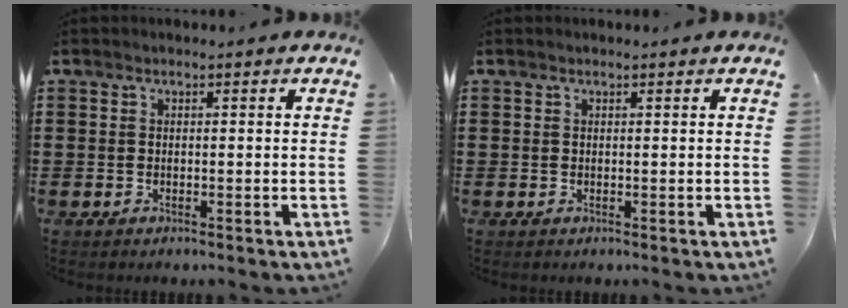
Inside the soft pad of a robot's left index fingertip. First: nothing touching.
{"total": 0.0}